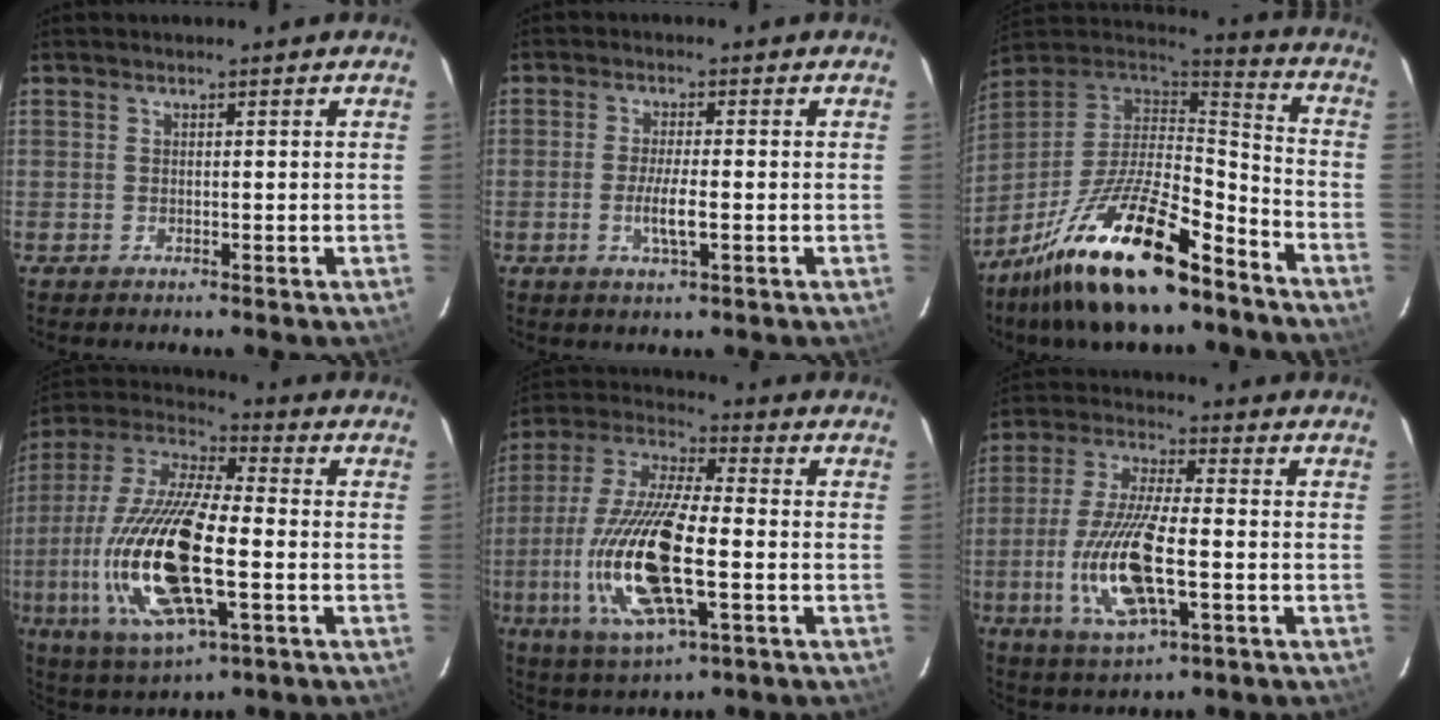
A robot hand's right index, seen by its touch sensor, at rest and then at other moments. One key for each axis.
{"total": 4.5, "fx": -1.2, "fy": 0.5, "fz": 4.3, "tx": -0.083, "ty": -0.007, "tz": -0.023}
{"total": 22.7, "fx": -14.9, "fy": 6.8, "fz": 15.8, "tx": -0.305, "ty": -0.020, "tz": -0.256}
{"total": 22.4, "fx": -4.8, "fy": 7.6, "fz": 20.5, "tx": -0.426, "ty": -0.019, "tz": -0.093}
{"total": 19.9, "fx": -4.6, "fy": 6.4, "fz": 18.3, "tx": -0.385, "ty": -0.015, "tz": -0.090}
{"total": 15.3, "fx": -3.9, "fy": 4.9, "fz": 14.0, "tx": -0.294, "ty": -0.012, "tz": -0.073}